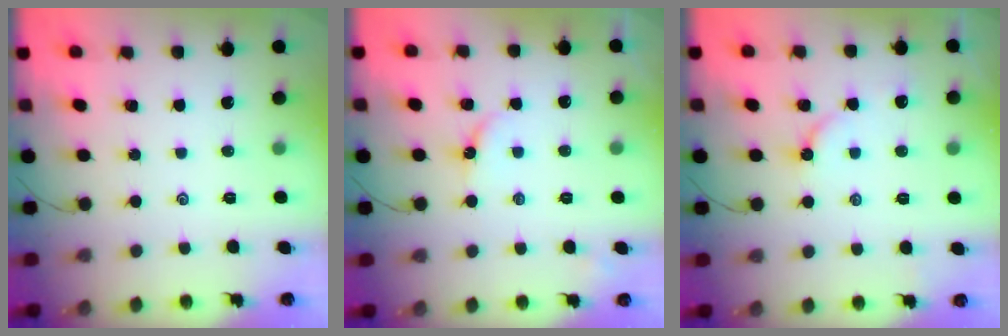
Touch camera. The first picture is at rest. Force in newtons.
{"total": 4.6, "press": 4.5, "slide": 0.4}
{"total": 3.7, "press": 3.7, "slide": 0.4}